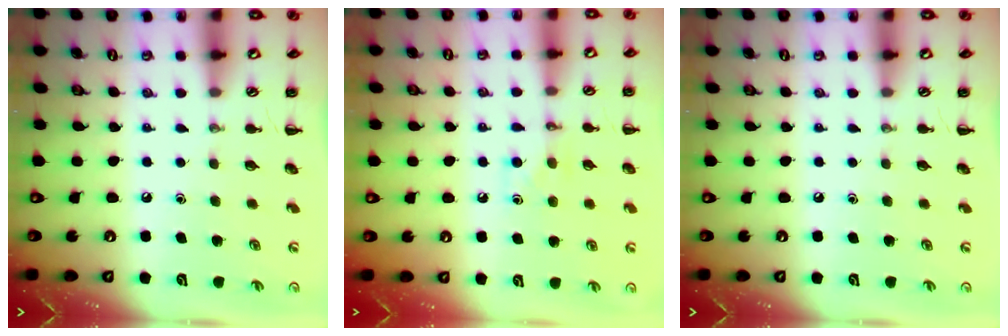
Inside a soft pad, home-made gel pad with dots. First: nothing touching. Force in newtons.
{"total": 4.8, "press": 4.5, "slide": 1.4}
{"total": 0.0}